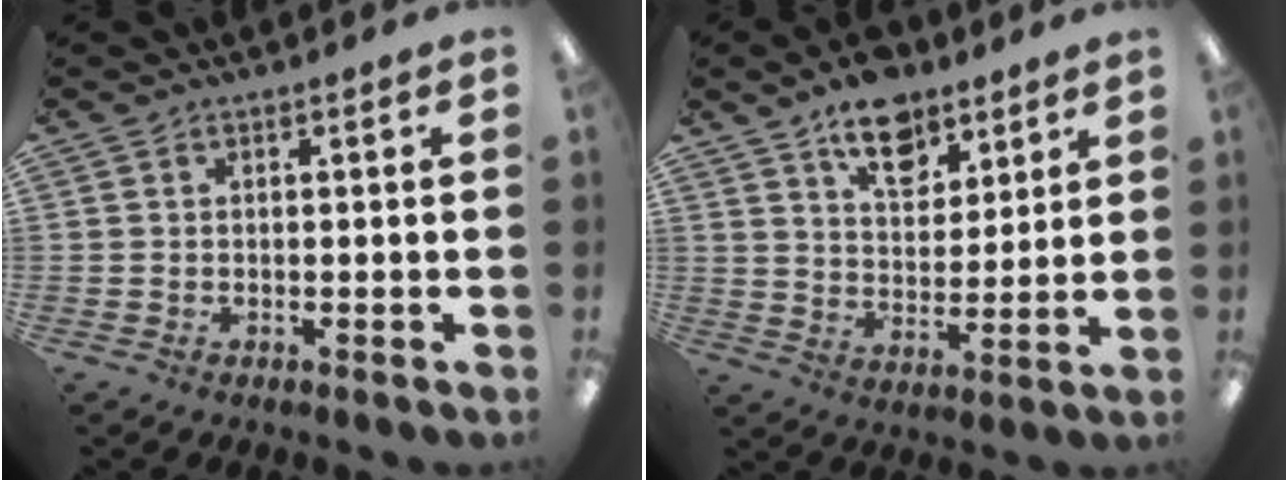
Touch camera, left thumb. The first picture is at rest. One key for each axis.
{"total": 12.3, "fx": 8.8, "fy": 6.7, "fz": 5.4, "tx": -0.062, "ty": -0.049, "tz": 0.155}